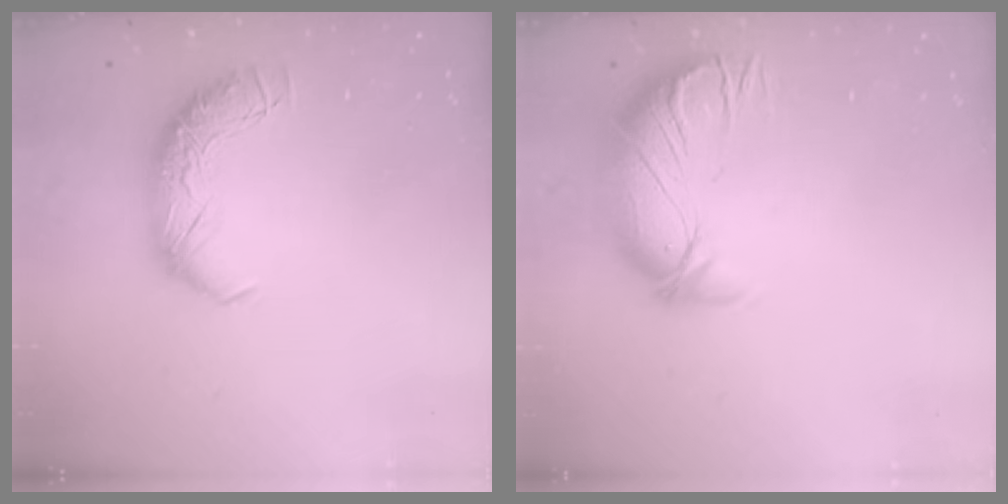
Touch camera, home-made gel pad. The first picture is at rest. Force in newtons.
{"total": 2.5, "press": 1.3, "slide": 2.1}